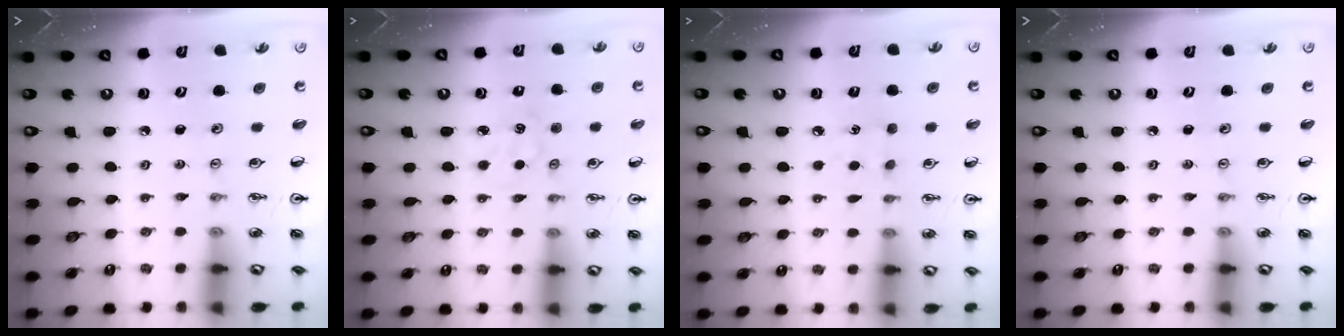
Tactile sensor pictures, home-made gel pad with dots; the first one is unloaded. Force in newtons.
{"total": 4.2, "press": 4.2, "slide": 0.6}
{"total": 5.5, "press": 5.5, "slide": 0.6}
{"total": 0.0}